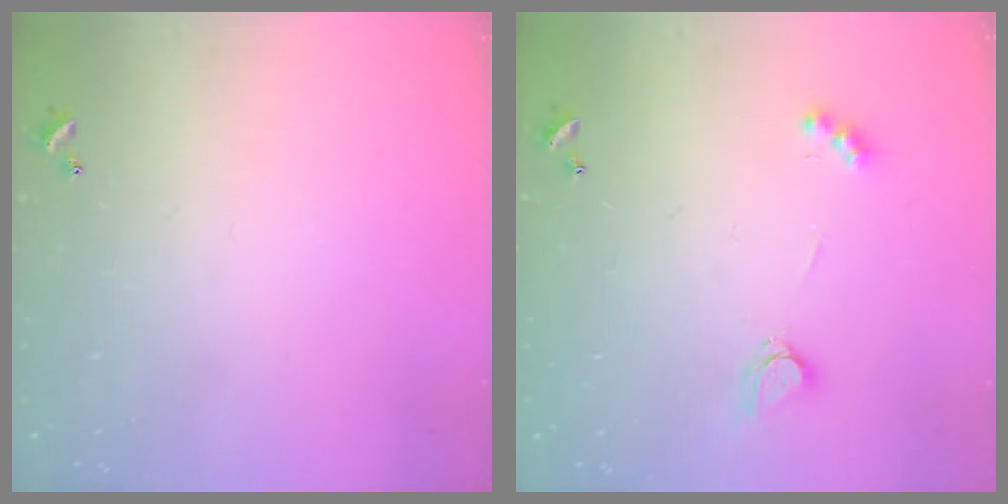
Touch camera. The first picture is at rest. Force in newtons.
{"total": 2.8, "press": 2.8, "slide": 0.5}